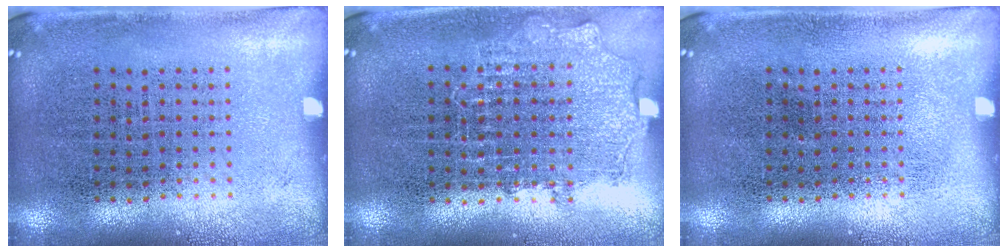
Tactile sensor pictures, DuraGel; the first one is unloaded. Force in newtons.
{"total": 0.9, "press": 0.9, "slide": 0.2}
{"total": 0.0}